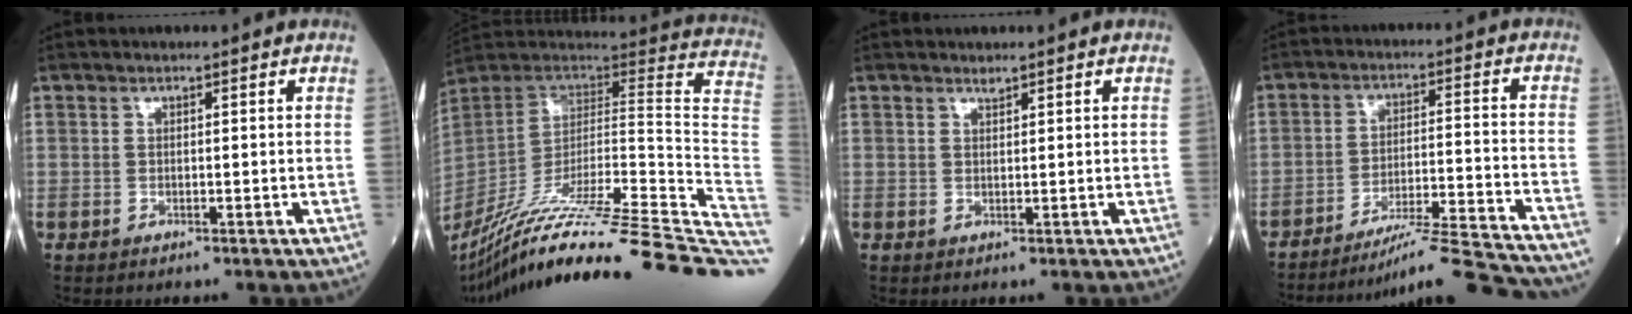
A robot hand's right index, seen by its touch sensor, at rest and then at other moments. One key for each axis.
{"total": 39.9, "fx": -30.6, "fy": -1.5, "fz": 25.6, "tx": -0.262, "ty": -0.064, "tz": -0.453}
{"total": 0.6, "fx": 0.6, "fy": -0.1, "fz": 0.1, "tx": -0.009, "ty": -0.004, "tz": 0.011}
{"total": 17.6, "fx": -16.8, "fy": -1.5, "fz": 5.1, "tx": -0.061, "ty": -0.005, "tz": -0.242}